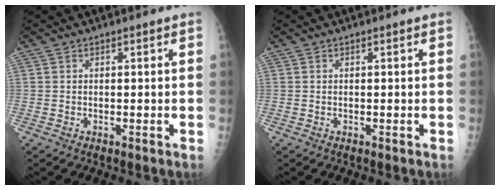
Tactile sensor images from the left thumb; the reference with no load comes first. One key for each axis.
{"total": 0.0}